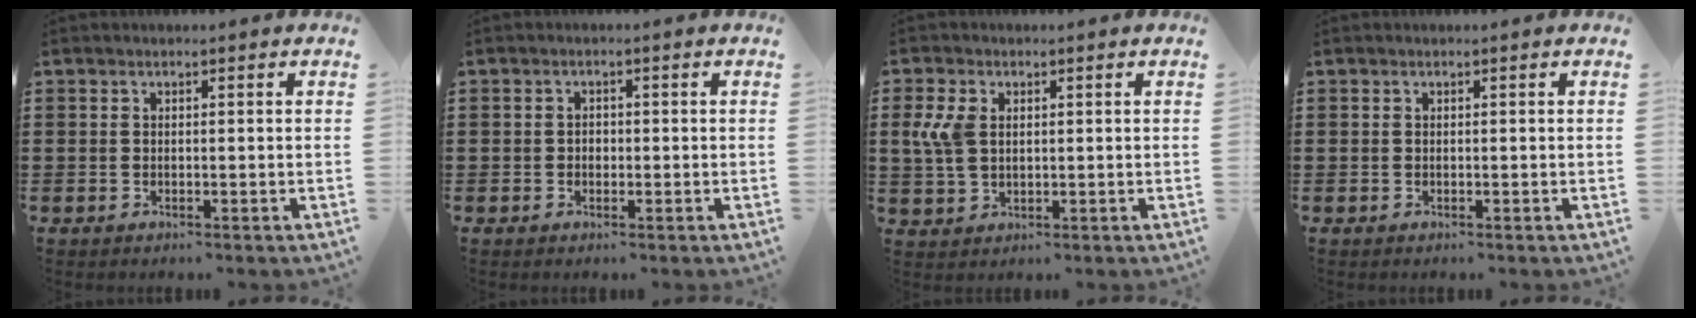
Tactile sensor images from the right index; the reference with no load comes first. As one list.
[{"total": 1.1, "force": [-0.3, 0.9, 0.6], "torque": [-0.014, 0.002, -0.006]}, {"total": 5.1, "force": [1.2, 3.3, 3.7], "torque": [-0.105, 0.003, 0.014]}, {"total": 0.0}]